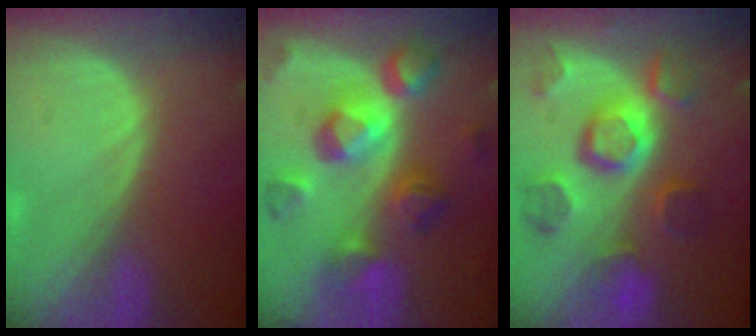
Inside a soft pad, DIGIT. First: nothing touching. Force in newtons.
{"total": 11.4, "press": 11.3, "slide": 0.9}
{"total": 11.4, "press": 10.0, "slide": 5.7}